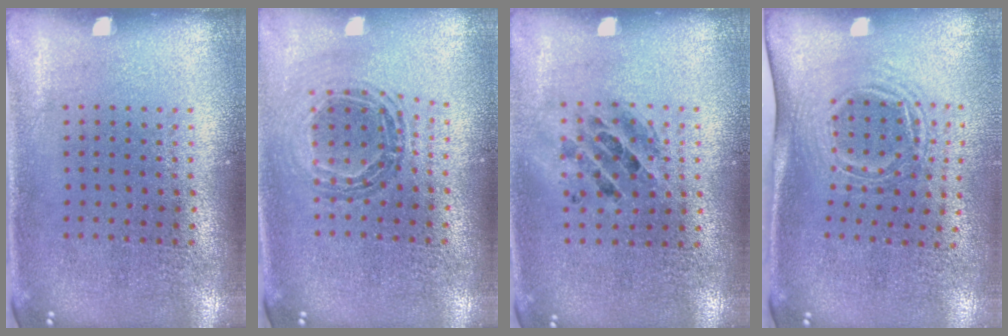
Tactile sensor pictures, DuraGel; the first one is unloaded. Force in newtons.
{"total": 0.9, "press": 0.9, "slide": 0.1}
{"total": 1.3, "press": 1.2, "slide": 0.5}
{"total": 1.7, "press": 1.2, "slide": 1.2}